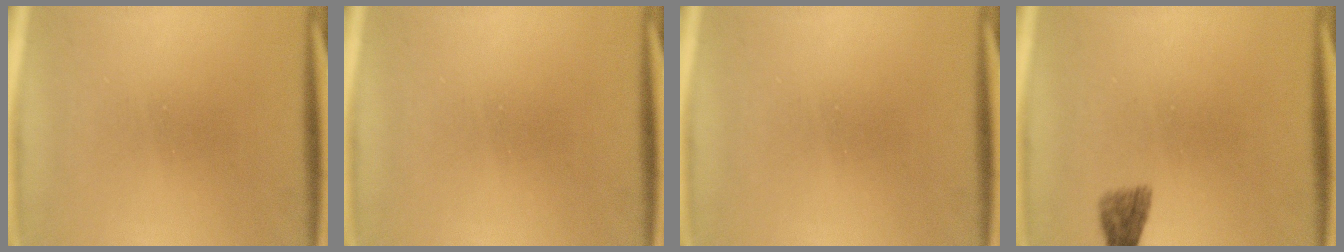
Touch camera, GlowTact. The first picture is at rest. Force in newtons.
{"total": 0.0}
{"total": 0.0}
{"total": 1.8}